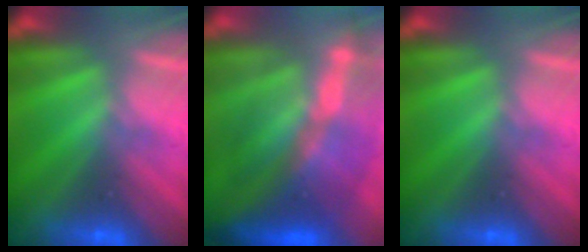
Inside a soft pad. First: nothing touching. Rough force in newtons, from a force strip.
{"total": 8.6}
{"total": 0.0}